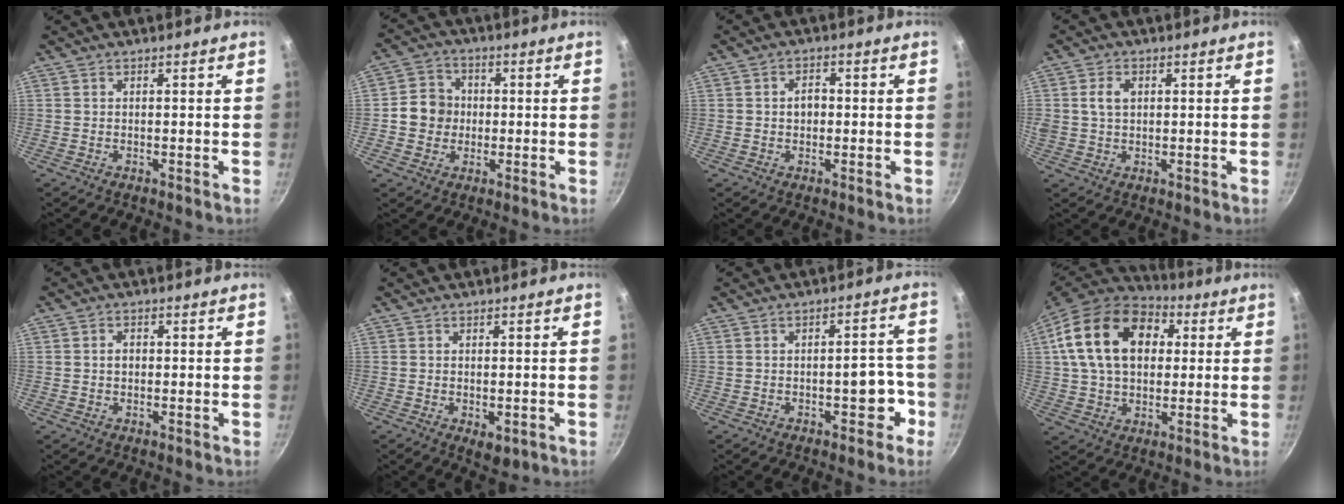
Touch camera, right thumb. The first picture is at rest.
{"total": 7.2, "force": [-0.3, 6.6, 2.9], "torque": [-0.017, 0.013, -0.020]}
{"total": 3.2, "force": [0.0, 2.4, 2.1], "torque": [-0.016, 0.009, -0.002]}
{"total": 4.1, "force": [0.9, 2.9, 2.8], "torque": [-0.042, 0.003, 0.016]}
{"total": 2.2, "force": [0.1, 1.7, 1.4], "torque": [-0.014, 0.008, 0.001]}
{"total": 3.7, "force": [-0.9, 2.0, 3.0], "torque": [-0.041, -0.012, -0.010]}
{"total": 6.1, "force": [-2.6, 3.1, 4.5], "torque": [-0.015, 0.037, -0.030]}
{"total": 20.6, "force": [5.4, 14.1, 14.0], "torque": [-0.222, 0.013, 0.085]}